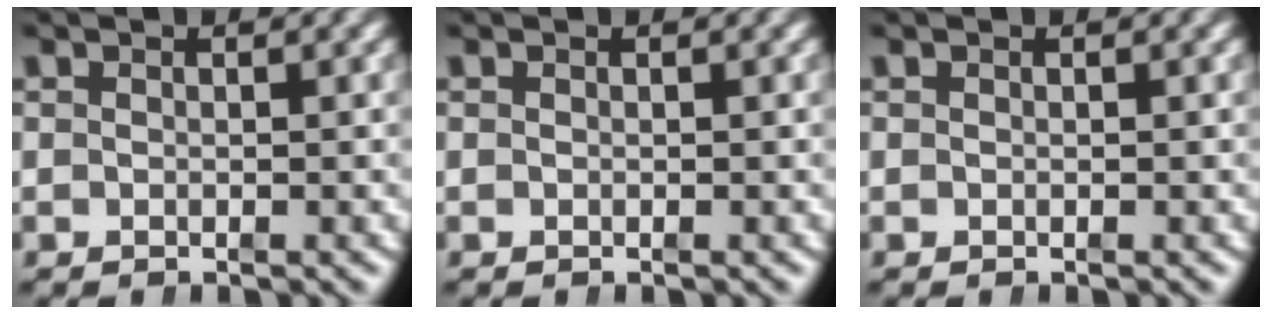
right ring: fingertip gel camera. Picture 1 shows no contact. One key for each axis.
{"total": 0.0}
{"total": 0.0}